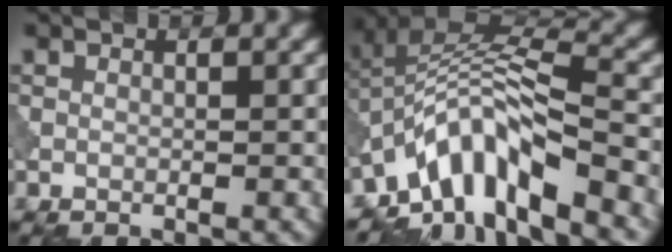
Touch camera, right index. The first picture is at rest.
{"total": 9.5, "force": [-5.6, 3.2, 7.0], "torque": [-0.109, 0.011, -0.115]}